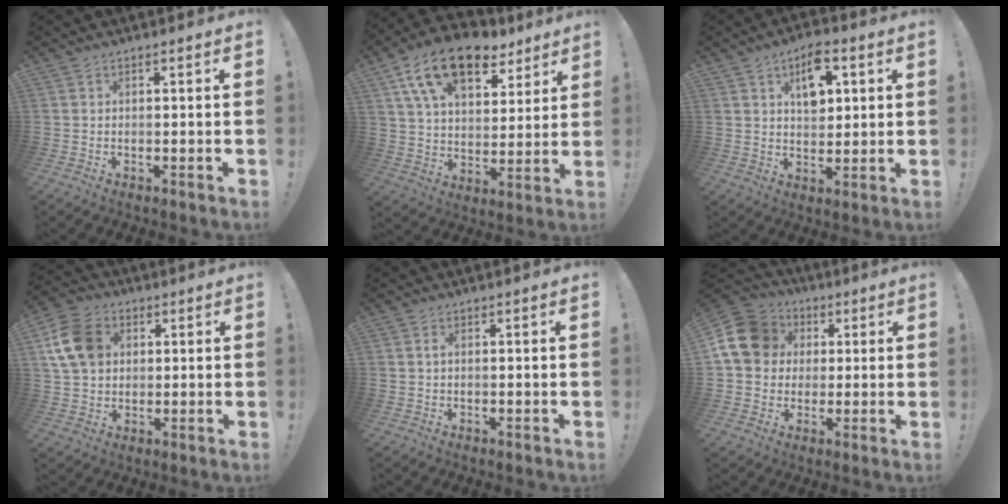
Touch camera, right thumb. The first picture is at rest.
{"total": 17.9, "force": [11.1, 9.5, 10.3], "torque": [-0.175, -0.062, 0.199]}
{"total": 9.8, "force": [3.9, 5.8, 6.8], "torque": [-0.095, -0.005, 0.066]}
{"total": 12.7, "force": [3.5, 9.9, 7.2], "torque": [-0.125, 0.001, 0.073]}
{"total": 0.7, "force": [-0.1, 0.4, 0.6], "torque": [-0.017, 0.006, -0.001]}
{"total": 15.8, "force": [3.3, 13.3, 7.7], "torque": [-0.133, 0.003, 0.069]}